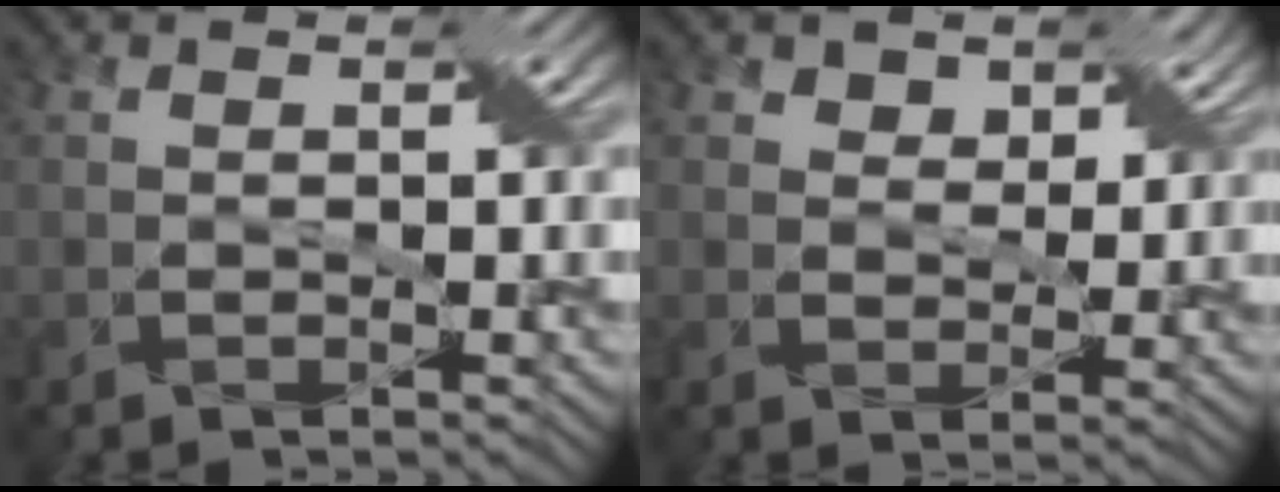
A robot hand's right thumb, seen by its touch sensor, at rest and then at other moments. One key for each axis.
{"total": 4.2, "fx": 2.6, "fy": 2.7, "fz": 1.9, "tx": -0.037, "ty": -0.009, "tz": 0.039}